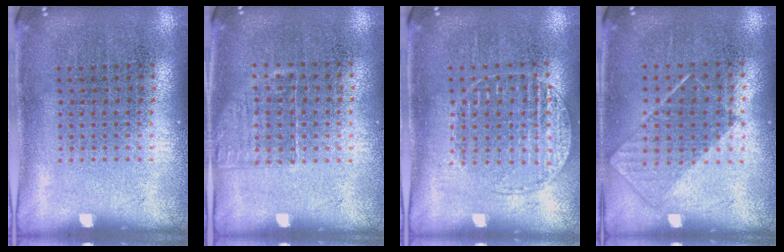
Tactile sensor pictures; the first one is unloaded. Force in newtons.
{"total": 1.2, "press": 1.0, "slide": 0.7}
{"total": 1.2, "press": 1.1, "slide": 0.4}
{"total": 0.8, "press": 0.7, "slide": 0.4}